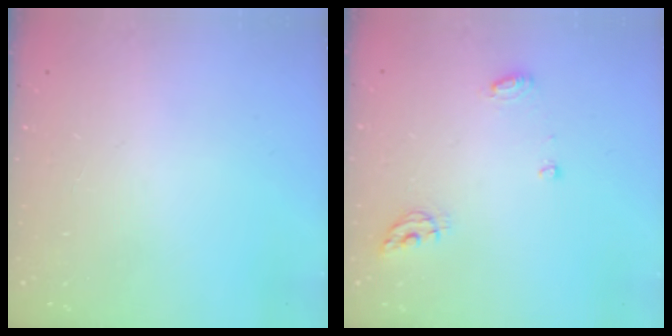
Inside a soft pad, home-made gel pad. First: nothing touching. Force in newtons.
{"total": 5.8, "press": 5.8, "slide": 0.6}